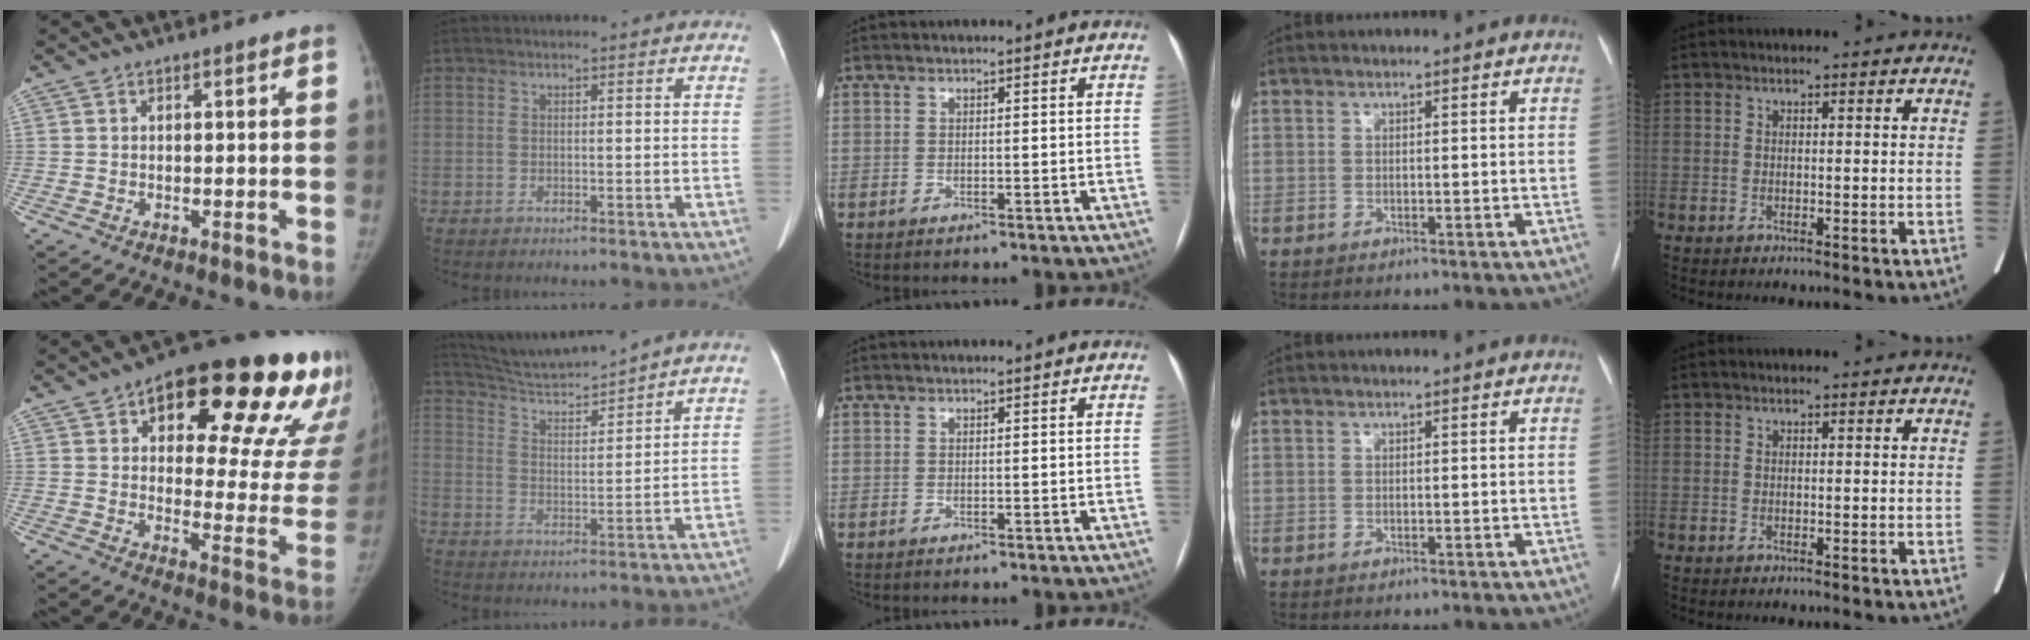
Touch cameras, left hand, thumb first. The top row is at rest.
{"thumb": {"total": 27.5, "force": [14.9, 10.5, 20.6], "torque": [-0.222, -0.036, 0.198]}, "index": {"total": 11.3, "force": [10.8, -1.2, 3.3], "torque": [-0.066, 0.006, 0.188]}}